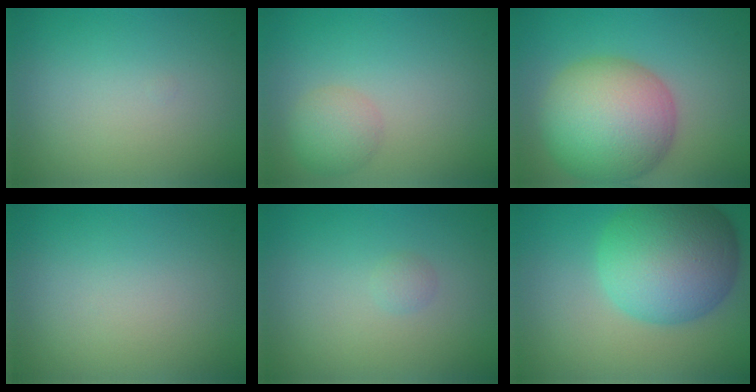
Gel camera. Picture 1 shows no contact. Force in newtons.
{"total": 2.5, "press": 2.5, "slide": 0.1}
{"total": 10.2, "press": 10.2, "slide": 0.4}
{"total": 0.0}
{"total": 0.7, "press": 0.7, "slide": 0.0}
{"total": 10.6, "press": 10.6, "slide": 0.2}